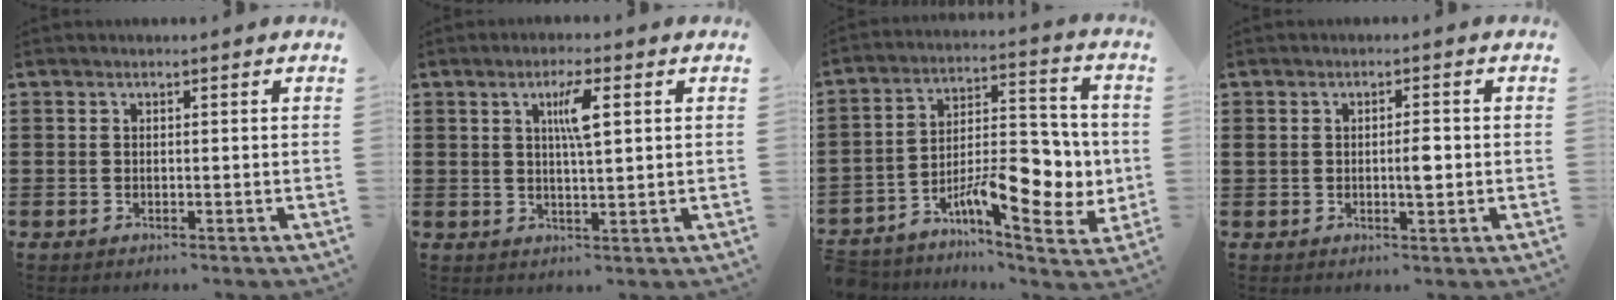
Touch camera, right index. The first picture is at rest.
{"total": 4.9, "force": [1.6, 0.9, 4.6], "torque": [-0.087, 0.006, 0.021]}
{"total": 11.5, "force": [-4.1, 5.3, 9.3], "torque": [-0.141, -0.008, -0.073]}
{"total": 2.9, "force": [-0.1, 1.0, 2.7], "torque": [-0.043, -0.003, -0.004]}